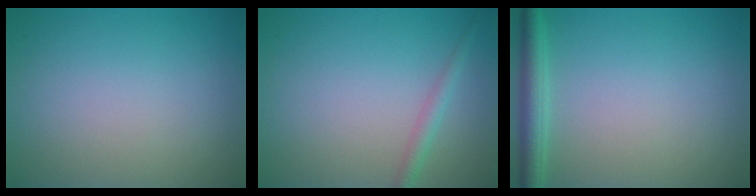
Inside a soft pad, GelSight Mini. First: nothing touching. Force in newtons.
{"total": 1.5, "press": 1.5, "slide": 0.0}
{"total": 2.8, "press": 2.8, "slide": 0.2}